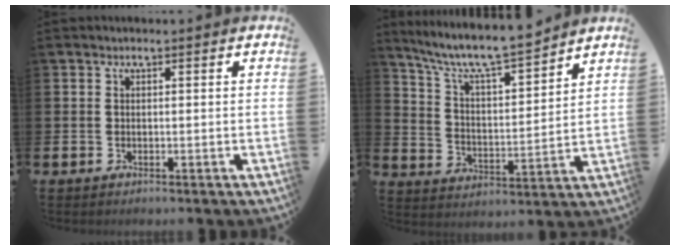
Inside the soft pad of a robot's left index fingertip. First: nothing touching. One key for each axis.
{"total": 8.5, "fx": 7.9, "fy": 0.8, "fz": 3.1, "tx": -0.101, "ty": -0.056, "tz": 0.135}